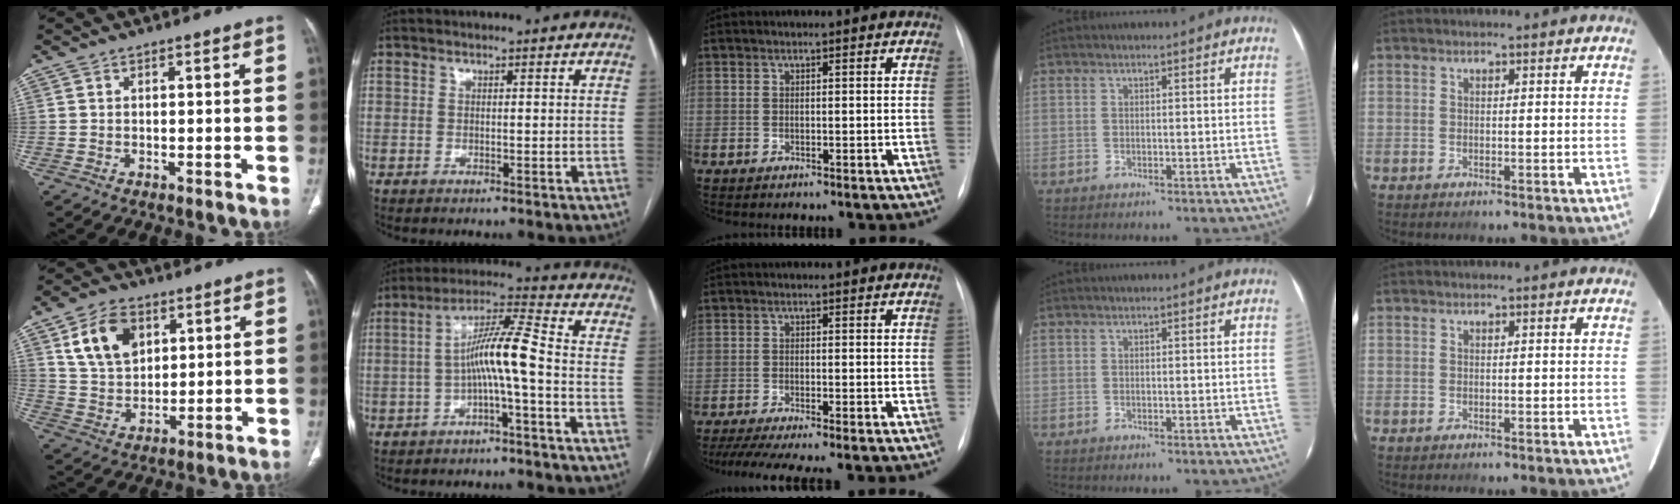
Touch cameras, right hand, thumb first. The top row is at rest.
{"thumb": {"total": 11.3, "force": [4.7, 7.6, 6.9], "torque": [-0.100, -0.014, 0.094]}, "index": {"total": 8.3, "force": [-1.8, -0.2, 8.1], "torque": [-0.146, 0.025, -0.035]}, "middle": {"total": 7.8, "force": [-6.3, 0.0, 4.6], "torque": [-0.069, -0.014, -0.099]}}